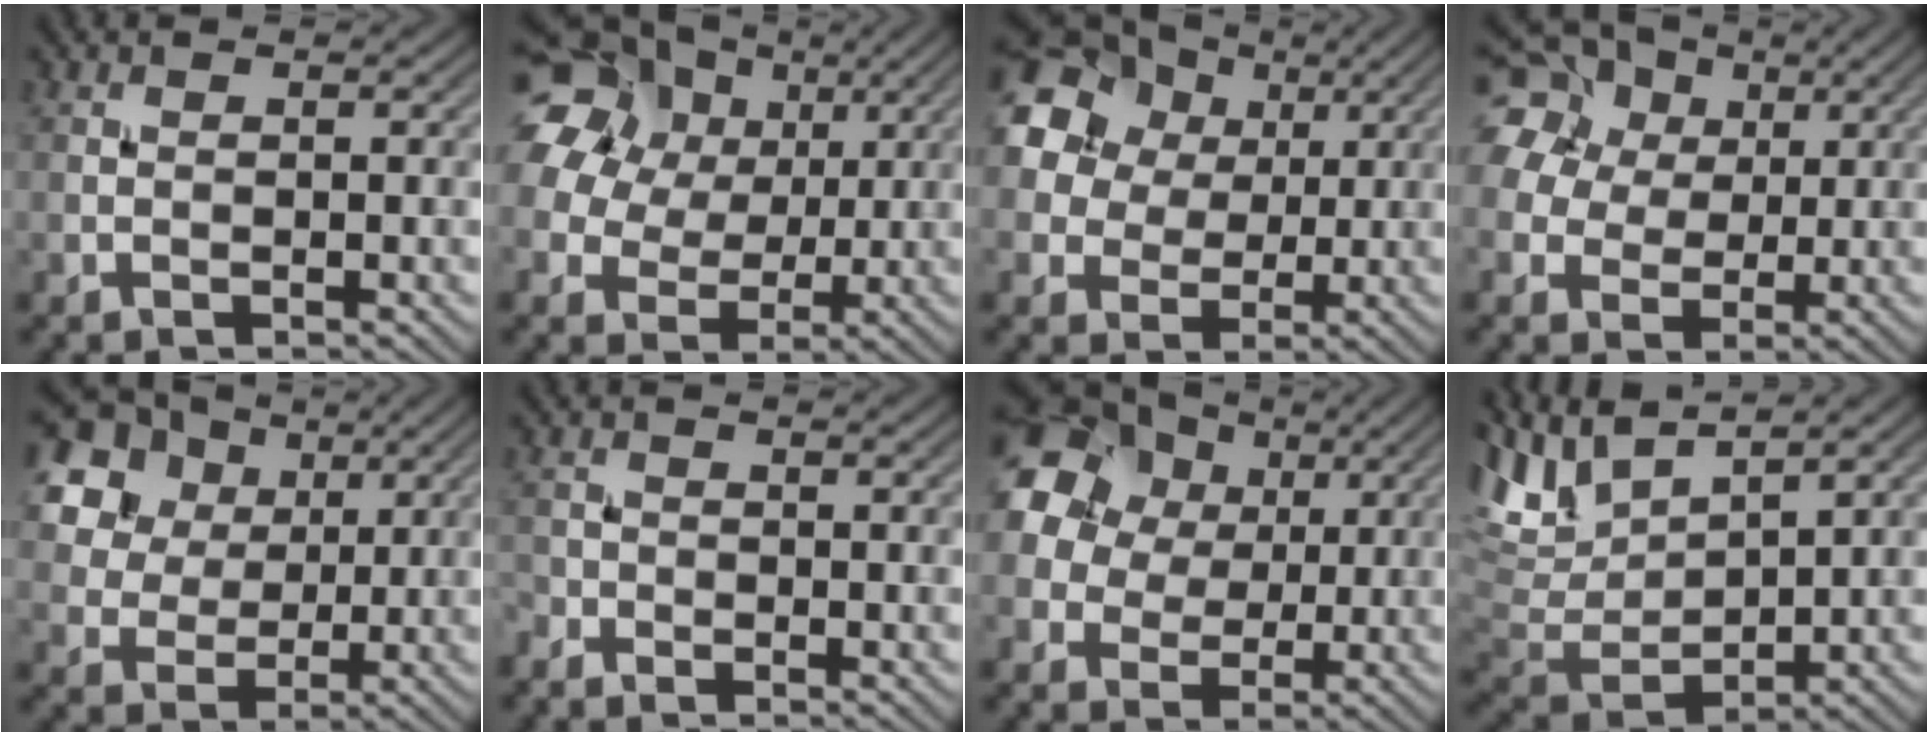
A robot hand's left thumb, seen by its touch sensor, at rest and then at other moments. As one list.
[{"total": 16.7, "force": [7.0, 12.7, 8.3], "torque": [-0.252, 0.058, 0.133]}, {"total": 18.7, "force": [7.6, 15.0, 8.1], "torque": [-0.244, 0.032, 0.141]}, {"total": 15.4, "force": [7.1, 11.7, 7.1], "torque": [-0.221, 0.046, 0.134]}, {"total": 13.5, "force": [6.6, 10.1, 5.9], "torque": [-0.181, 0.021, 0.147]}, {"total": 1.6, "force": [-1.5, 0.7, 0.3], "torque": [-0.009, -0.003, -0.039]}, {"total": 18.4, "force": [6.8, 15.0, 8.2], "torque": [-0.243, 0.029, 0.123]}, {"total": 9.1, "force": [6.6, 2.7, 5.7], "torque": [-0.147, 0.012, 0.133]}]